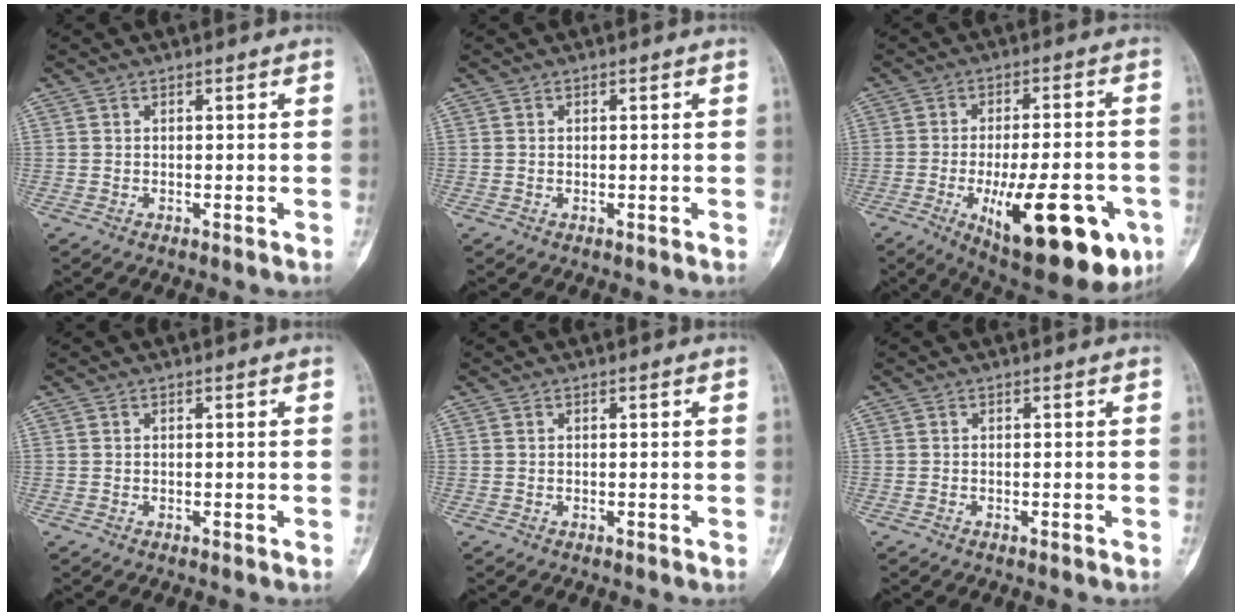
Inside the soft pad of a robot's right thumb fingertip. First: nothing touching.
{"total": 0.0}
{"total": 21.6, "force": [-8.1, 7.7, 18.5], "torque": [-0.224, 0.008, -0.100]}
{"total": 0.0}
{"total": 0.0}
{"total": 0.0}